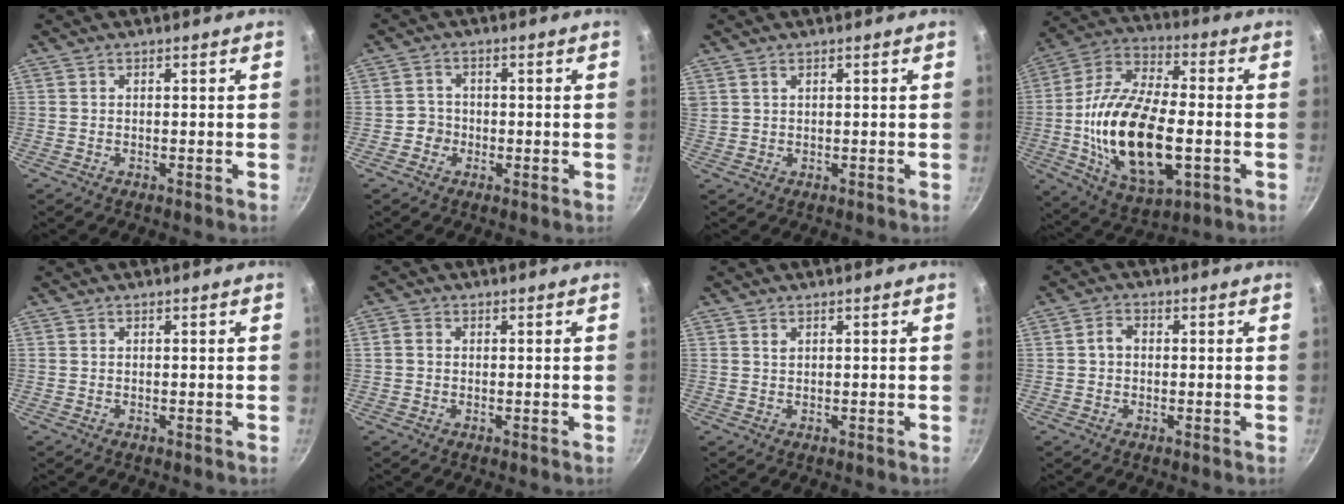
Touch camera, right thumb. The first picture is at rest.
{"total": 2.7, "force": [-0.9, 2.5, 0.4], "torque": [0.014, 0.010, -0.019]}
{"total": 1.8, "force": [1.2, 1.1, 0.8], "torque": [-0.013, 0.003, 0.025]}
{"total": 23.9, "force": [-3.6, 12.0, 20.4], "torque": [-0.373, 0.021, -0.062]}
{"total": 0.0}
{"total": 1.6, "force": [0.0, 1.4, 0.7], "torque": [-0.013, 0.006, -0.004]}
{"total": 0.8, "force": [0.5, 0.4, 0.4], "torque": [-0.006, 0.000, 0.010]}
{"total": 2.9, "force": [0.0, 2.3, 1.8], "torque": [-0.023, 0.012, -0.004]}